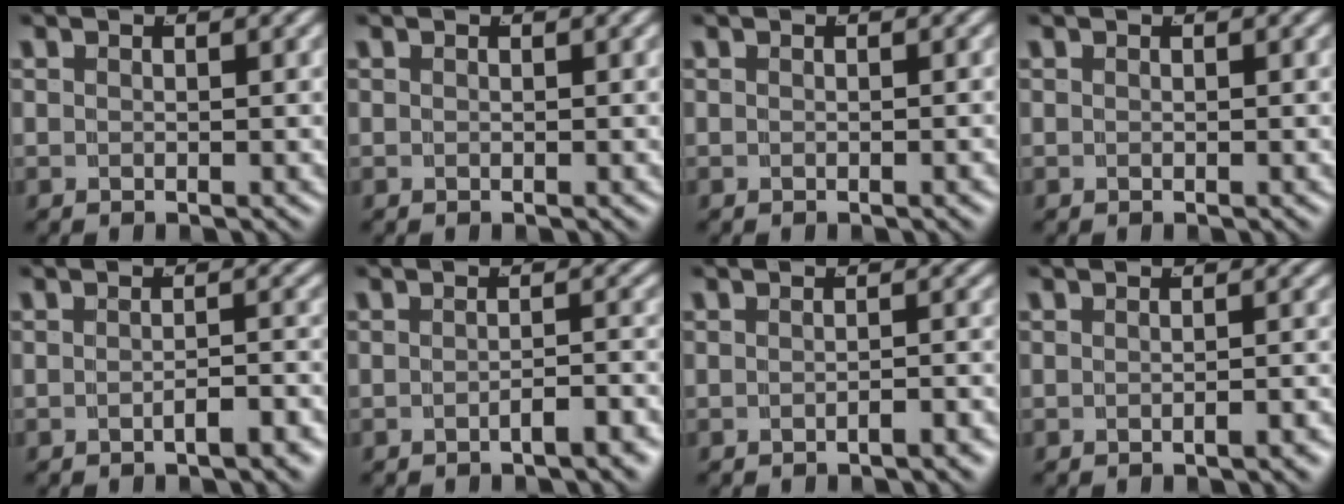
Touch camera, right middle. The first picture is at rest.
{"total": 0.0}
{"total": 0.0}
{"total": 0.0}
{"total": 2.1, "force": [-1.9, 0.1, 1.0], "torque": [-0.006, 0.004, -0.033]}
{"total": 2.2, "force": [-2.0, 0.0, 0.9], "torque": [-0.005, 0.004, -0.035]}
{"total": 1.3, "force": [-1.2, -0.2, 0.3], "torque": [-0.001, 0.006, -0.023]}
{"total": 1.0, "force": [-0.9, -0.1, 0.4], "torque": [-0.004, 0.007, -0.018]}